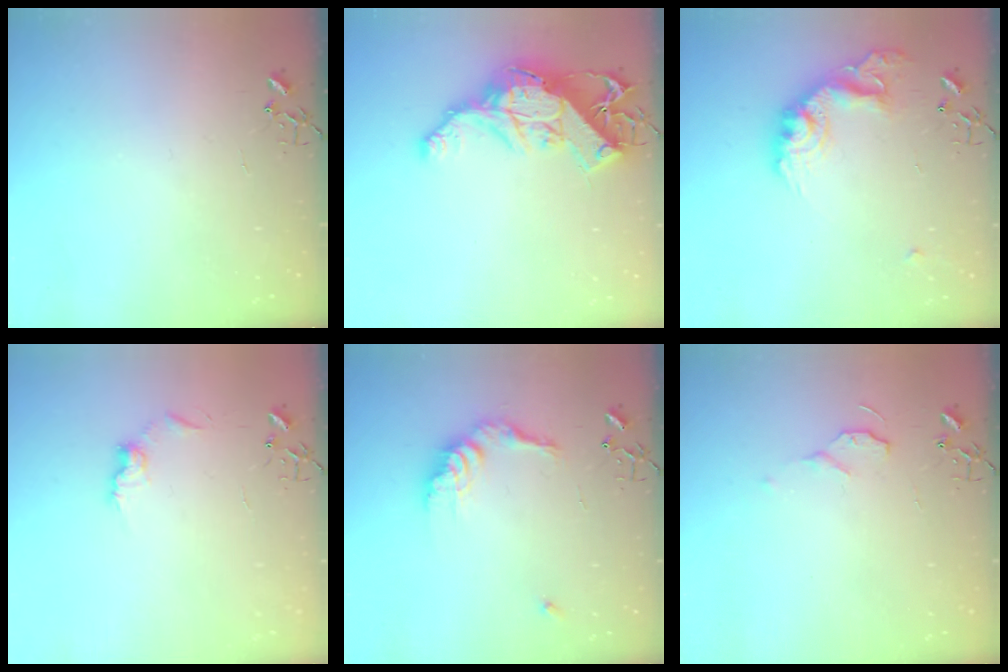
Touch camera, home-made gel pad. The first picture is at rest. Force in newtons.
{"total": 18.1, "press": 18.0, "slide": 1.6}
{"total": 17.2, "press": 17.2, "slide": 1.2}
{"total": 7.8, "press": 7.8, "slide": 0.4}
{"total": 13.3, "press": 13.2, "slide": 1.1}
{"total": 7.0, "press": 6.9, "slide": 0.8}